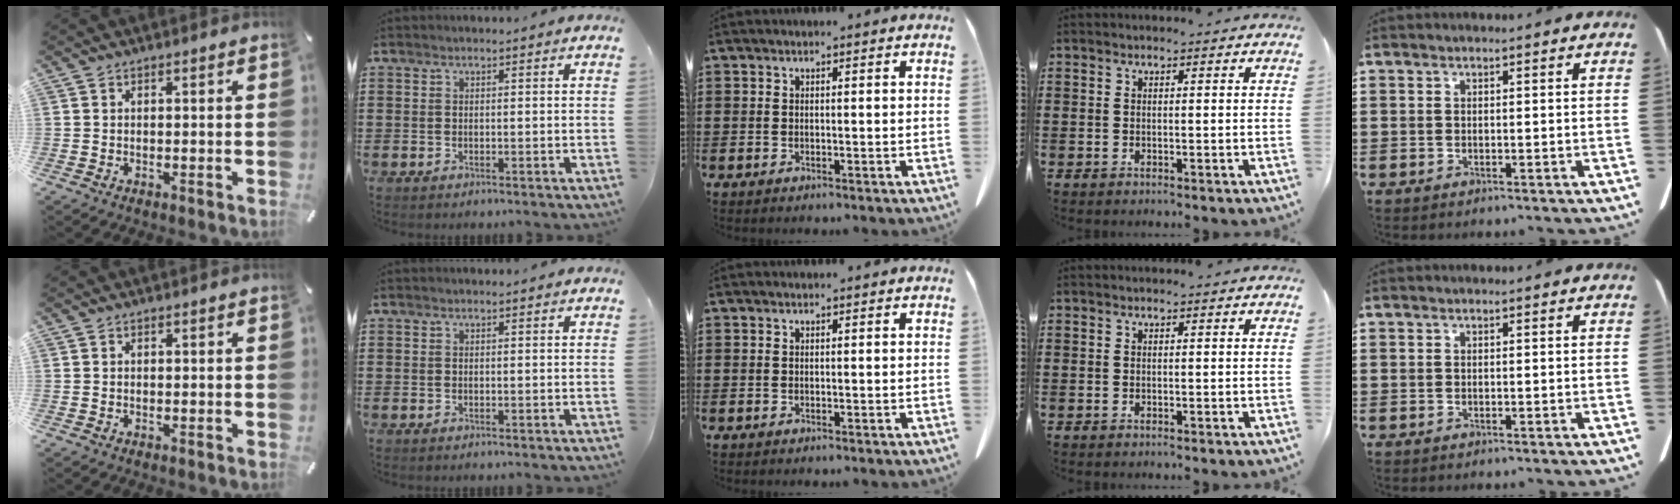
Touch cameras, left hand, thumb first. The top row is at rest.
{}